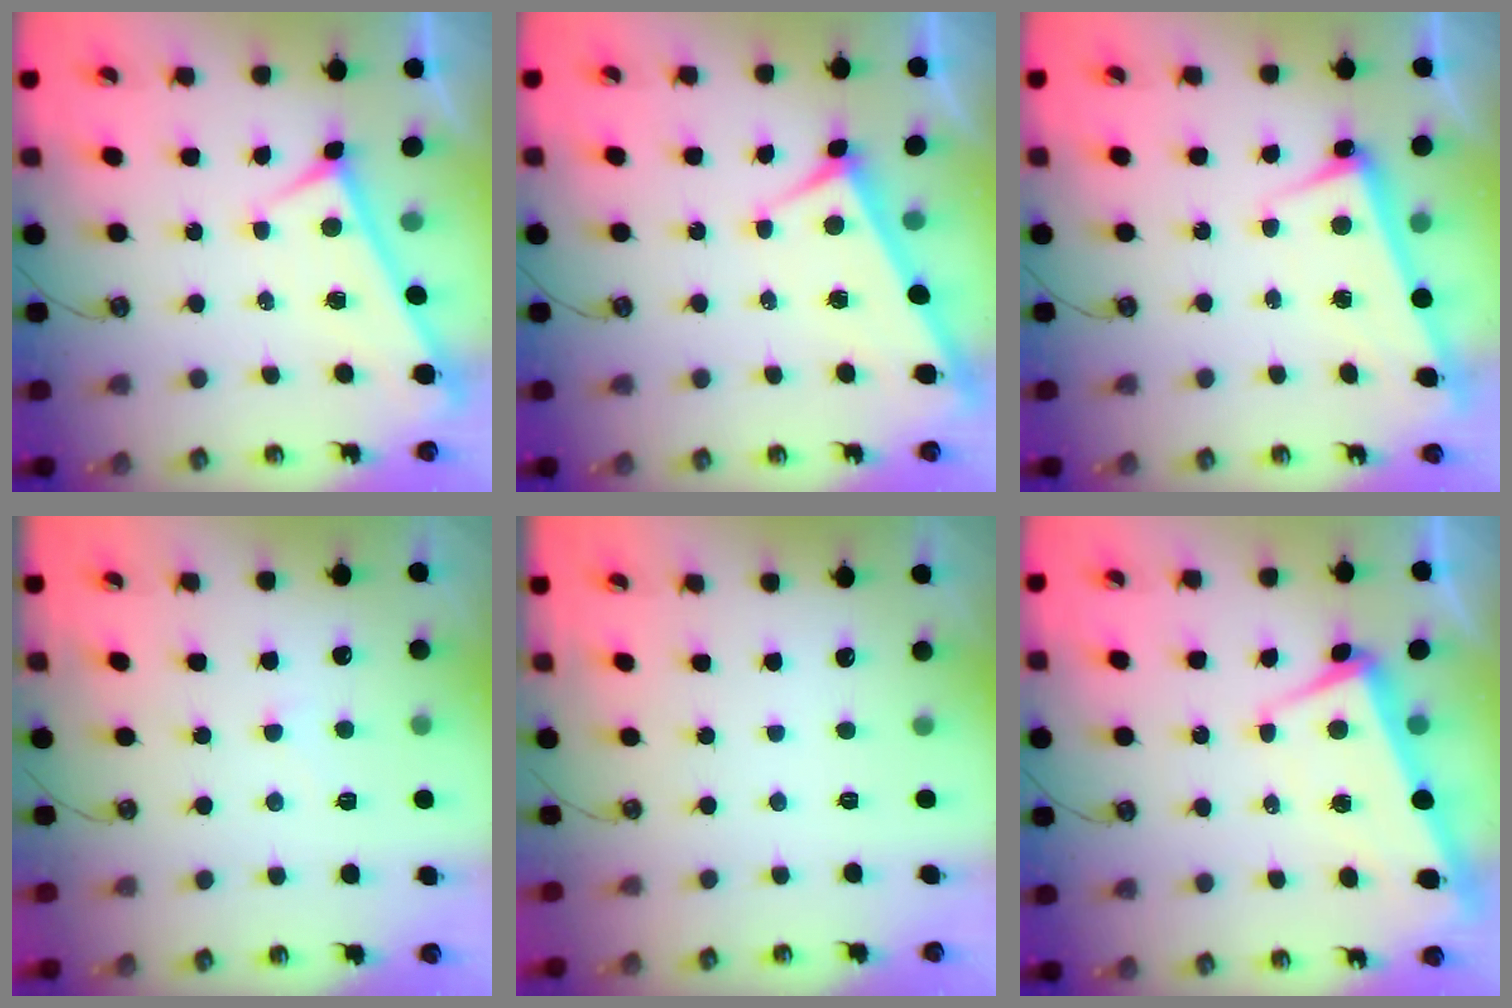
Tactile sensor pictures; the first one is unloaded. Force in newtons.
{"total": 3.9, "press": 3.9, "slide": 0.4}
{"total": 2.7, "press": 2.5, "slide": 1.0}
{"total": 4.8, "press": 4.8, "slide": 0.5}
{"total": 0.0}
{"total": 1.6, "press": 1.3, "slide": 0.9}